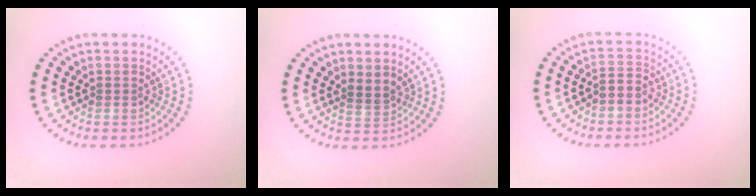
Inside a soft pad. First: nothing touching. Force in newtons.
{"total": 1.2, "press": 0.9, "slide": 0.8}
{"total": 1.8, "press": 1.5, "slide": 1.1}